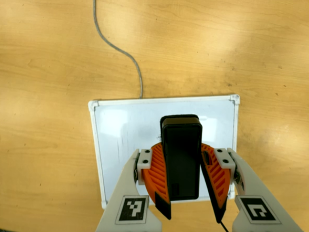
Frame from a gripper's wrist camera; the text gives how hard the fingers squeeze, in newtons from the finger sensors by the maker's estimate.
{"total": 9.6, "left": 9.8, "right": 9.4}